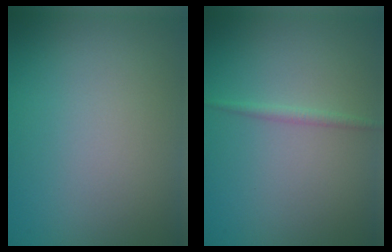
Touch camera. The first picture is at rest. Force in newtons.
{"total": 0.9, "press": 0.9, "slide": 0.1}